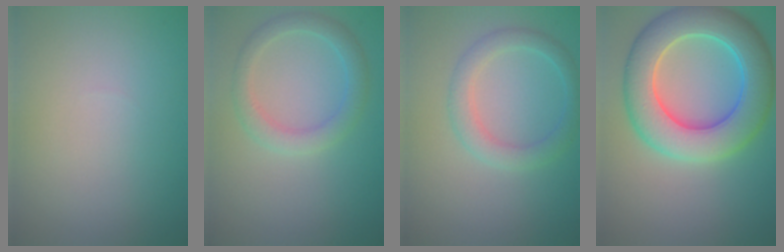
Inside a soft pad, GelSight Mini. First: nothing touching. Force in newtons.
{"total": 2.7, "press": 2.7, "slide": 0.2}
{"total": 2.7, "press": 2.7, "slide": 0.1}
{"total": 8.8, "press": 8.8, "slide": 0.3}